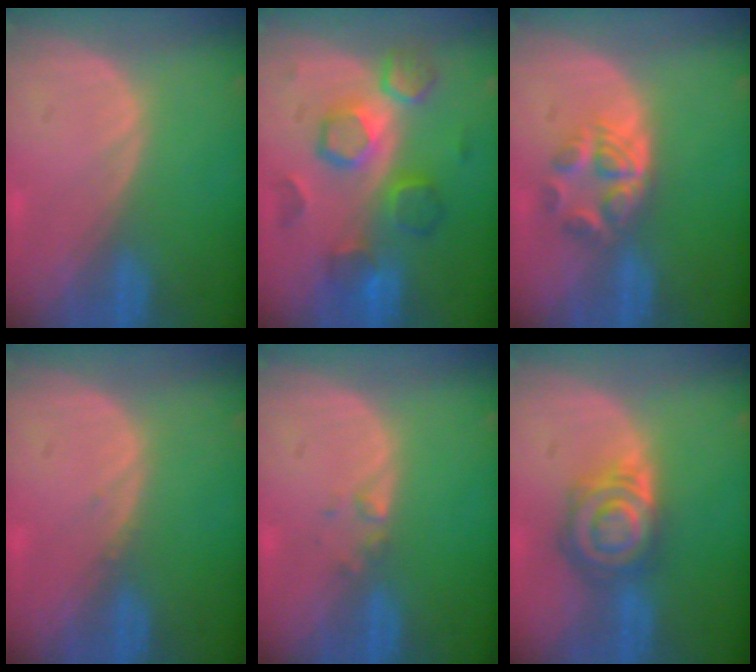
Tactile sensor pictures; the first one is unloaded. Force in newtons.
{"total": 8.5, "press": 8.5, "slide": 0.2}
{"total": 6.1, "press": 5.0, "slide": 3.4}
{"total": 0.5, "press": 0.5, "slide": 0.2}
{"total": 1.2, "press": 1.2, "slide": 0.1}
{"total": 7.8, "press": 7.0, "slide": 3.4}